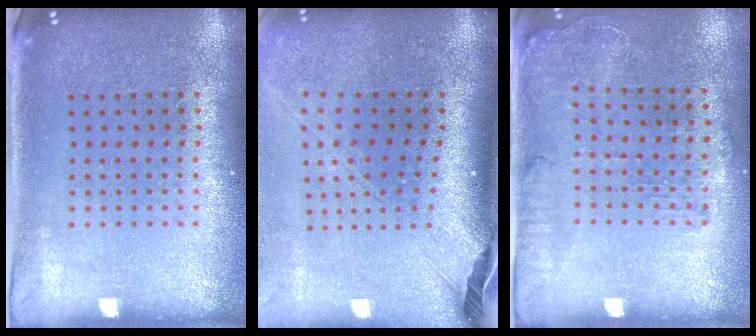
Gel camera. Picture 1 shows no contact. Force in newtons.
{"total": 2.7, "press": 2.0, "slide": 1.9}
{"total": 1.2, "press": 1.2, "slide": 0.3}